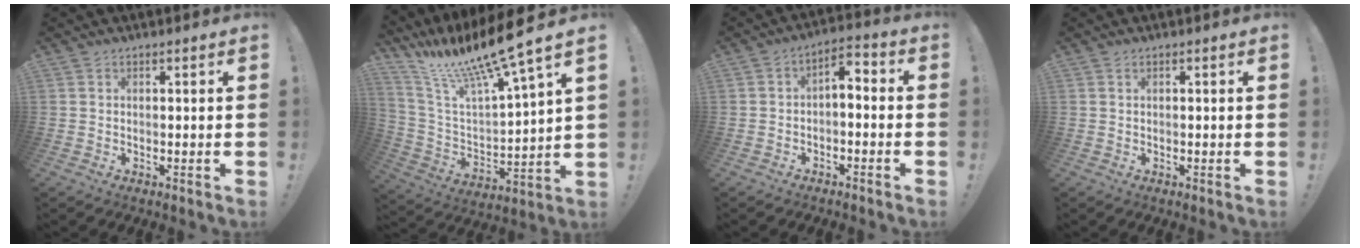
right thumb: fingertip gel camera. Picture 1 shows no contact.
{"total": 17.9, "force": [14.5, 1.5, 10.4], "torque": [-0.187, -0.116, 0.235]}
{"total": 4.6, "force": [-2.6, 2.3, 3.1], "torque": [-0.038, 0.013, -0.047]}
{"total": 0.6, "force": [0.5, 0.2, 0.2], "torque": [-0.006, 0.001, 0.009]}